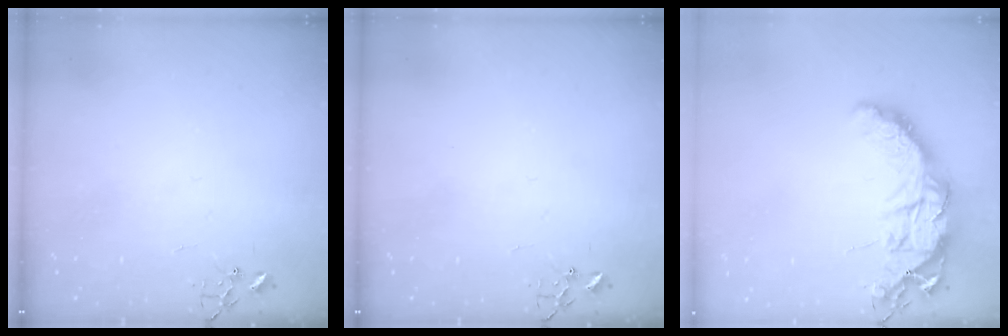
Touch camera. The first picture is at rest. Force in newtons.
{"total": 0.0}
{"total": 17.0, "press": 17.0, "slide": 1.3}